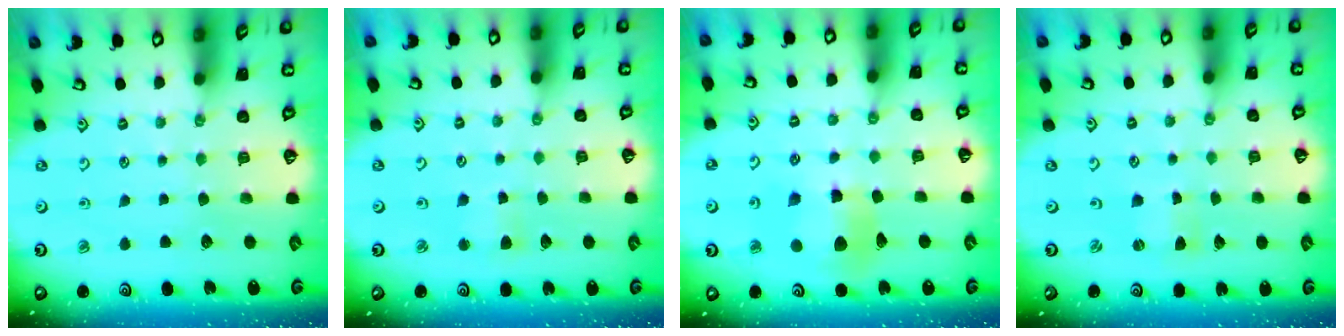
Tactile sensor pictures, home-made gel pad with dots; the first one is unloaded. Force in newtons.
{"total": 2.4, "press": 2.4, "slide": 0.5}
{"total": 10.6, "press": 10.5, "slide": 1.2}
{"total": 0.0}